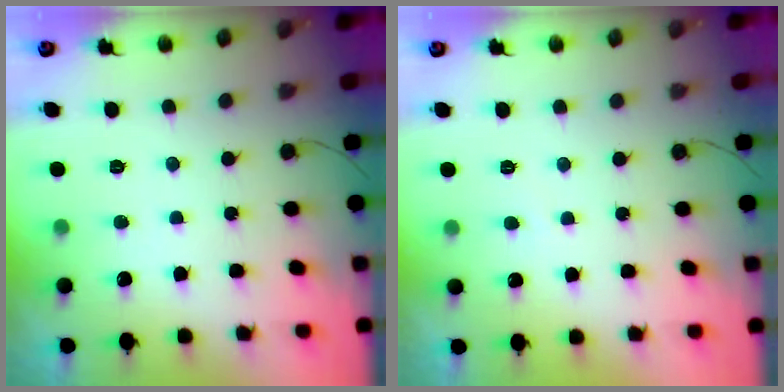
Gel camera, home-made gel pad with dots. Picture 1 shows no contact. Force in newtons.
{"total": 2.7, "press": 2.7, "slide": 0.2}